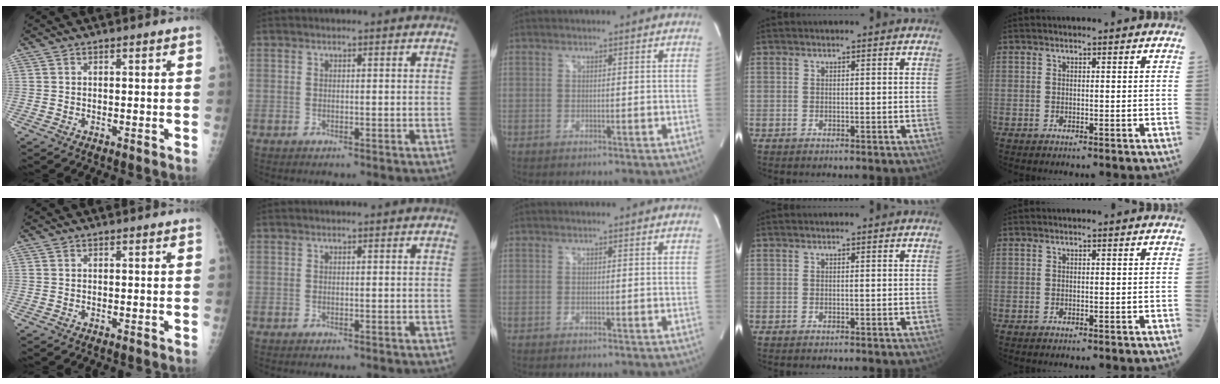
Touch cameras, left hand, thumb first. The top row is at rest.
{}